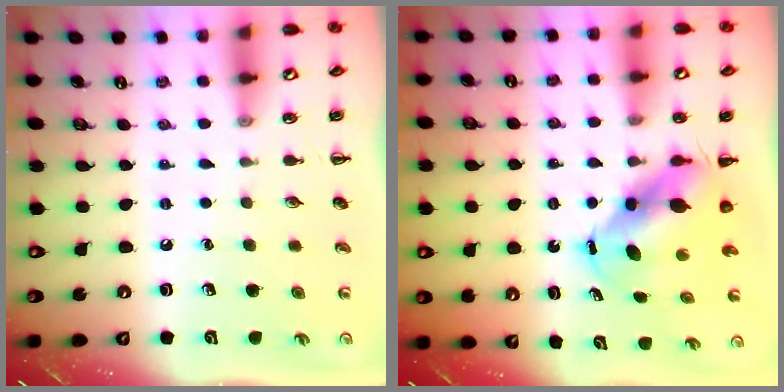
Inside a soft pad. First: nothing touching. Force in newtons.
{"total": 7.0, "press": 6.6, "slide": 2.3}